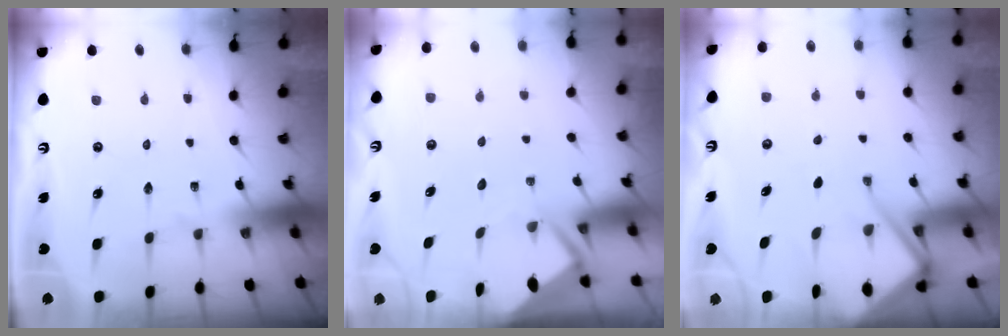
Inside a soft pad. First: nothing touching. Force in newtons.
{"total": 3.7, "press": 3.7, "slide": 0.3}
{"total": 9.2, "press": 9.2, "slide": 0.9}